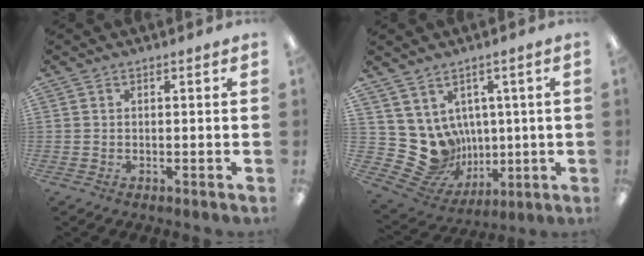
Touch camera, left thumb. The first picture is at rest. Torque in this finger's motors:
{"motor_torque": [-0.11, 0.30, -0.12, 0.01, 0.00]}